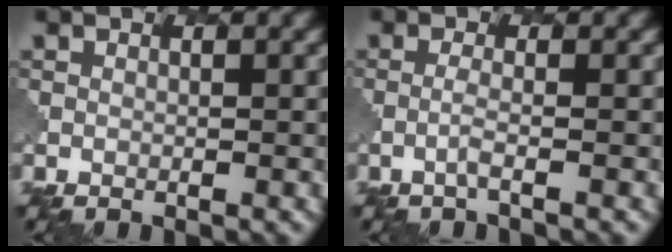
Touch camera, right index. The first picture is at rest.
{"total": 1.2, "force": [-0.4, 0.3, 1.1], "torque": [-0.016, 0.002, -0.017]}